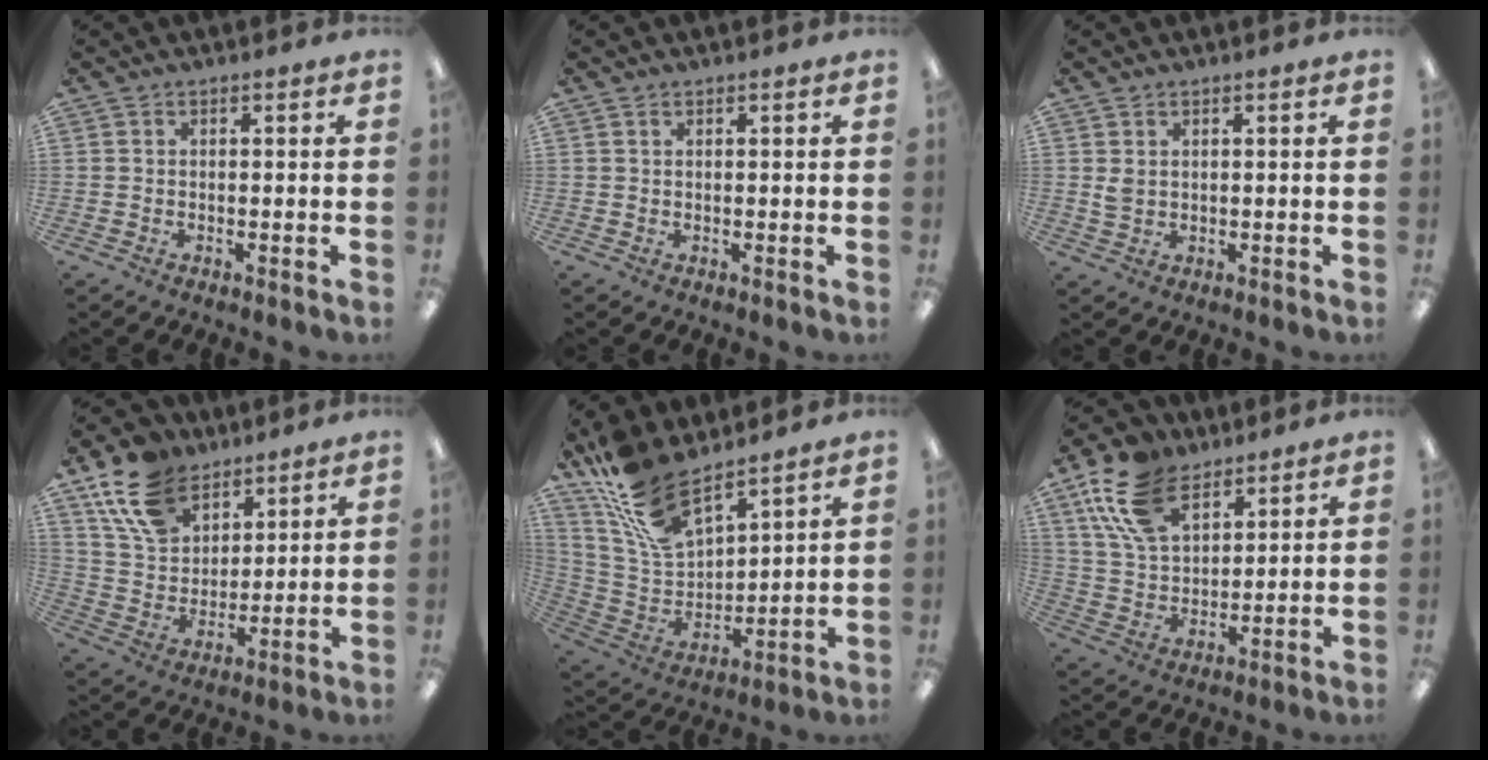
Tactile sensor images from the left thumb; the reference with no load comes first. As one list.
[{"total": 0.8, "force": [0.6, 0.3, 0.4], "torque": [-0.009, 0.003, 0.010]}, {"total": 2.4, "force": [1.0, 1.6, 1.5], "torque": [-0.031, 0.002, 0.018]}, {"total": 16.0, "force": [10.8, 10.0, 6.4], "torque": [-0.135, -0.046, 0.210]}, {"total": 16.9, "force": [13.4, 6.6, 8.0], "torque": [-0.198, -0.075, 0.251]}, {"total": 16.5, "force": [10.2, 9.4, 9.0], "torque": [-0.191, -0.030, 0.195]}]